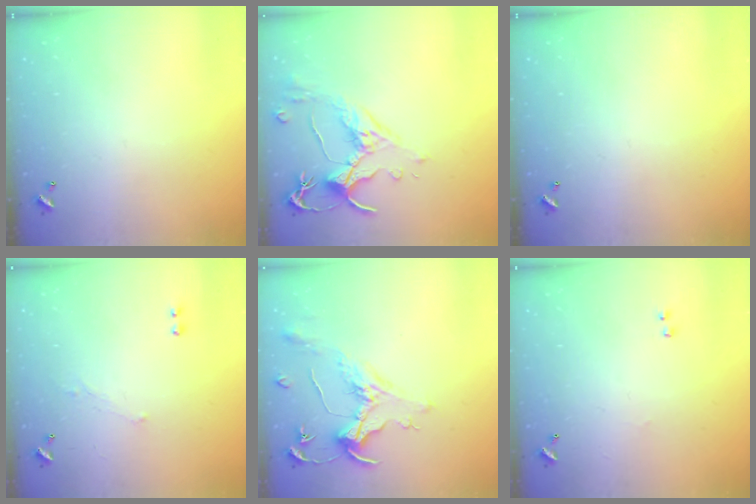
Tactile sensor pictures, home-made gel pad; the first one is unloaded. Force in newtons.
{"total": 2.6, "press": 2.2, "slide": 1.3}
{"total": 0.0}
{"total": 1.2, "press": 0.8, "slide": 0.9}
{"total": 1.6, "press": 1.4, "slide": 0.7}
{"total": 2.3, "press": 2.2, "slide": 0.8}